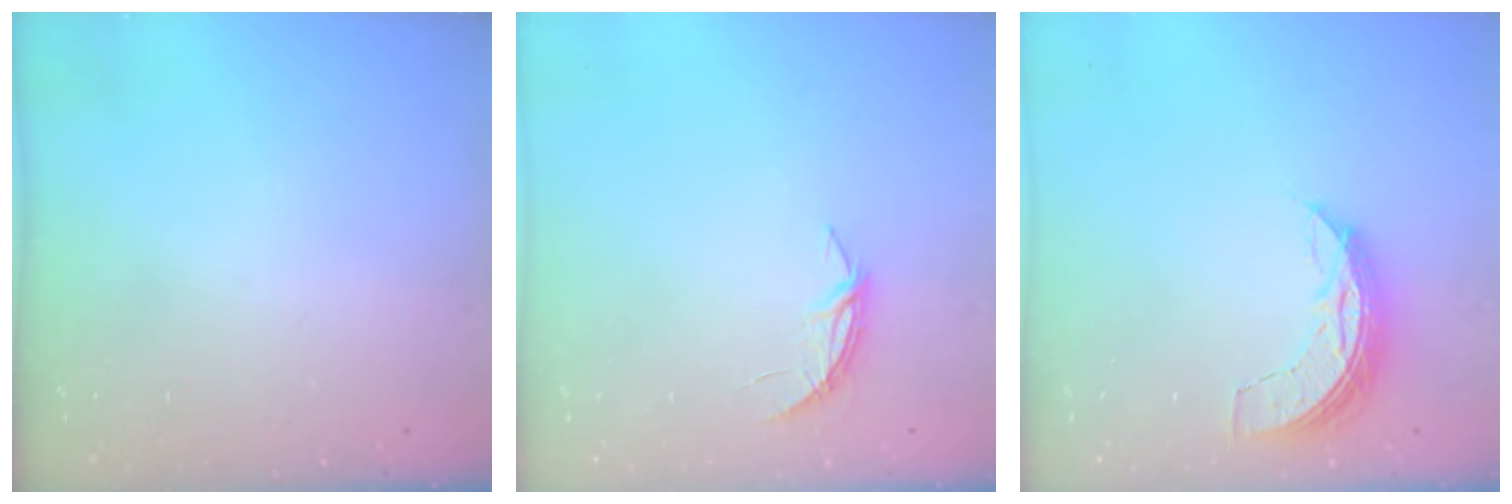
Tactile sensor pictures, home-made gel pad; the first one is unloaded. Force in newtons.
{"total": 4.4, "press": 4.3, "slide": 0.4}
{"total": 6.9, "press": 6.9, "slide": 0.5}